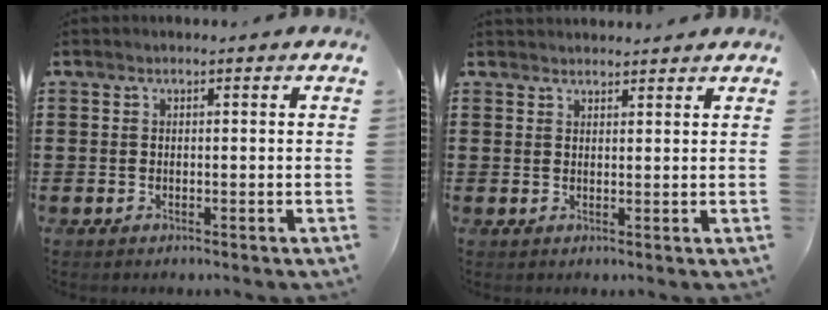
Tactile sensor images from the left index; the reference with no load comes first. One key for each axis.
{"total": 1.8, "fx": 1.7, "fy": 0.5, "fz": -0.2, "tx": 0.000, "ty": 0.000, "tz": 0.034}